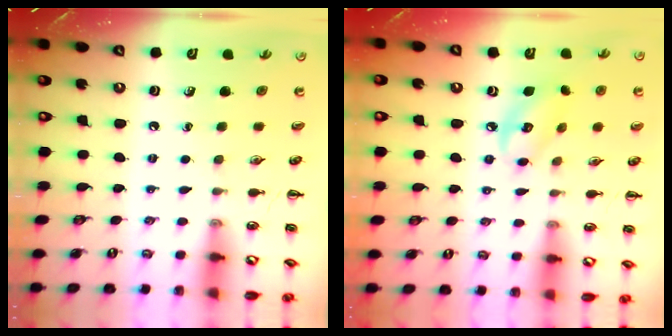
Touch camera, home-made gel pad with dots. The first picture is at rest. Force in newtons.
{"total": 7.9, "press": 7.8, "slide": 1.2}